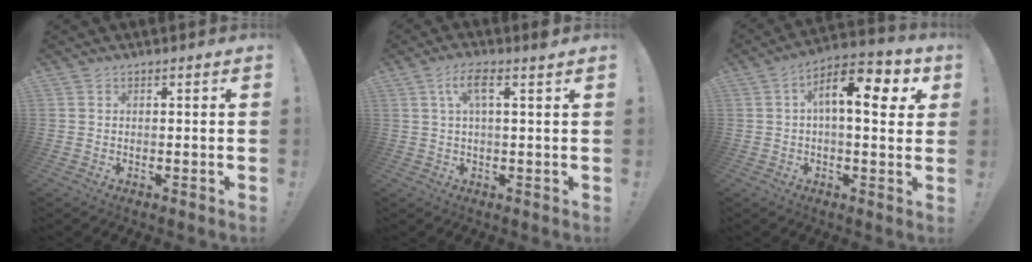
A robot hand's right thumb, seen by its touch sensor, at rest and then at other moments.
{"total": 6.1, "force": [2.2, 1.0, 5.6], "torque": [-0.097, -0.001, 0.033]}
{"total": 13.5, "force": [3.7, 5.2, 11.9], "torque": [-0.176, -0.010, 0.053]}